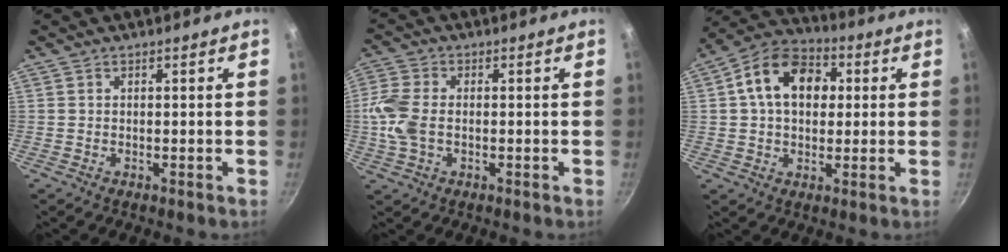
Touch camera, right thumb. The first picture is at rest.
{"total": 7.6, "force": [-0.7, 4.9, 5.8], "torque": [-0.132, 0.007, -0.023]}
{"total": 14.1, "force": [2.8, 10.0, 9.5], "torque": [-0.125, 0.021, 0.026]}